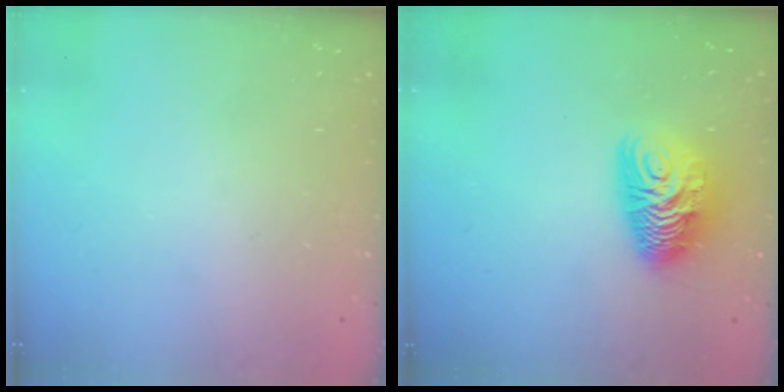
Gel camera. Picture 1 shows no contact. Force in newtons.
{"total": 10.9, "press": 10.8, "slide": 1.2}